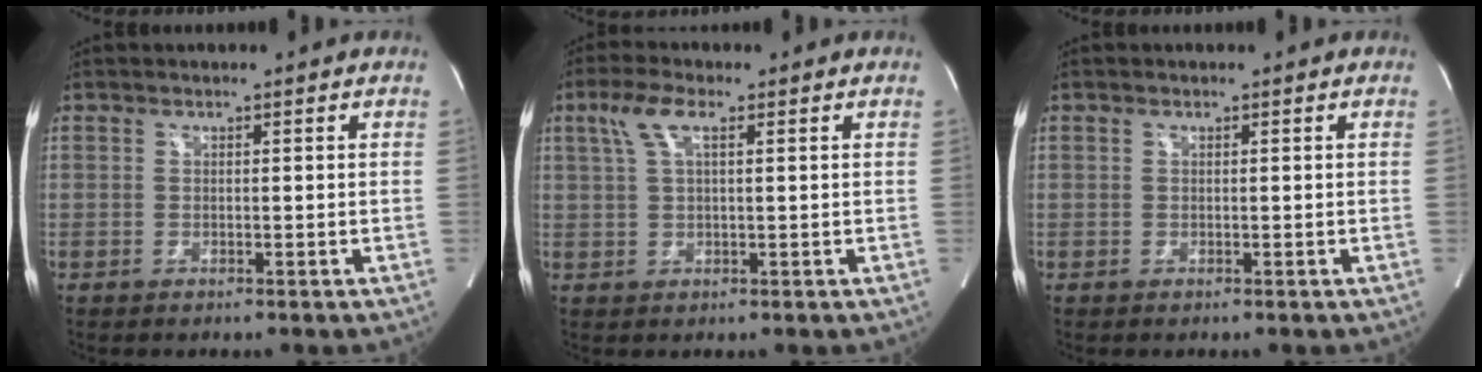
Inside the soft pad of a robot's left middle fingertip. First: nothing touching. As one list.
[{"total": 4.7, "force": [2.1, 1.2, 4.0], "torque": [-0.095, 0.019, 0.047]}, {"total": 0.0}]